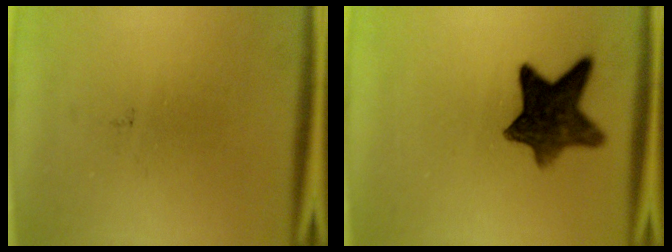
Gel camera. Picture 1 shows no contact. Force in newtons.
{"total": 10.2}